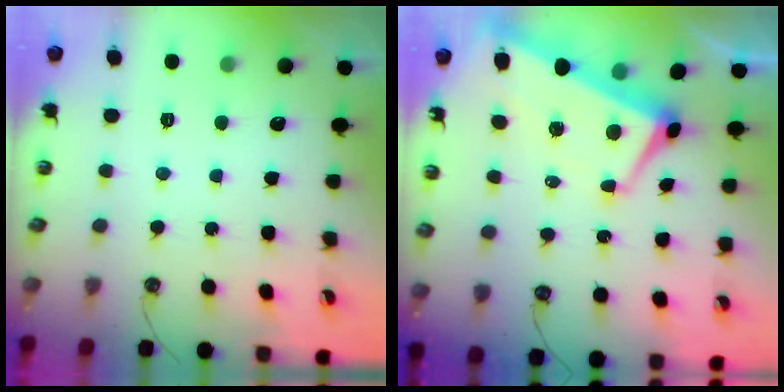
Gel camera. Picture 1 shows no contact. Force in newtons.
{"total": 1.7, "press": 1.1, "slide": 1.3}